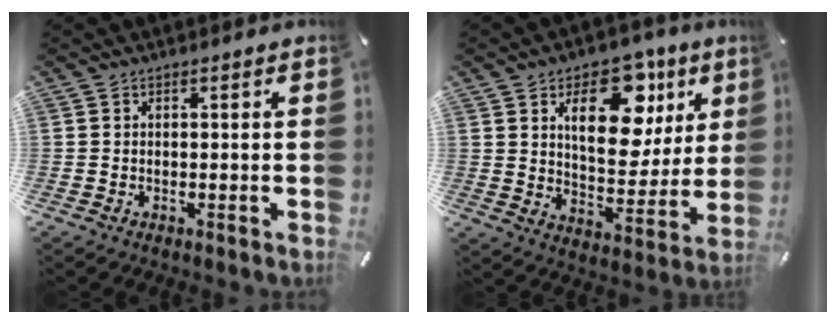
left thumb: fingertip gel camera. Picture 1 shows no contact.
{"total": 18.4, "force": [8.3, 10.7, 12.4], "torque": [-0.172, -0.029, 0.138]}